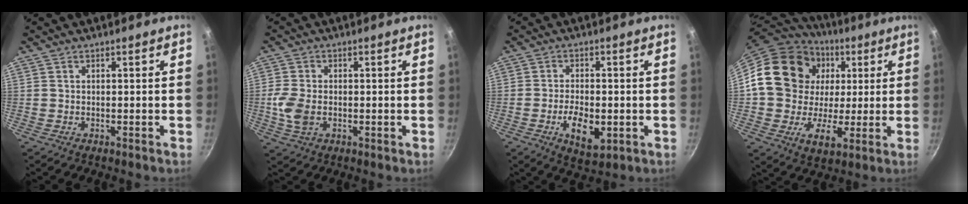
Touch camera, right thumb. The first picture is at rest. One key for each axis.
{"total": 6.1, "fx": -0.8, "fy": 4.1, "fz": 4.4, "tx": -0.095, "ty": 0.001, "tz": -0.016}
{"total": 8.0, "fx": -2.1, "fy": 4.1, "fz": 6.6, "tx": -0.105, "ty": 0.003, "tz": -0.027}
{"total": 21.0, "fx": 3.9, "fy": 17.2, "fz": 11.3, "tx": -0.168, "ty": 0.010, "tz": 0.063}